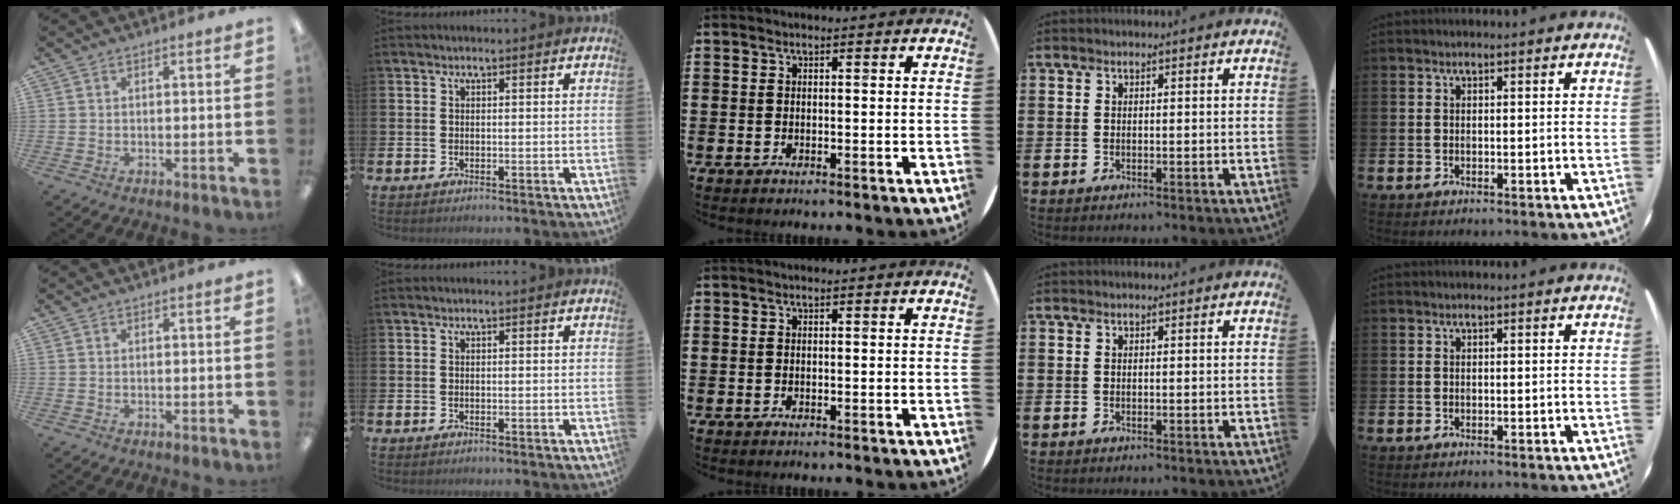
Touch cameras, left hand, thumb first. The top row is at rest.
{}